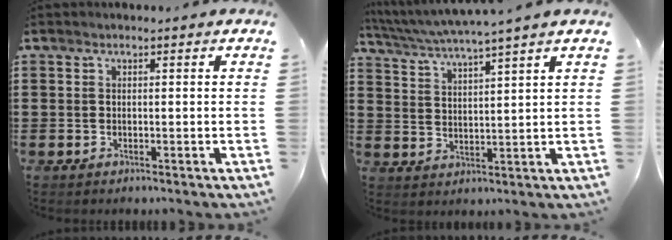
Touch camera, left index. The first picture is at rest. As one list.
[{"total": 3.5, "force": [3.1, -0.7, 1.3], "torque": [-0.041, -0.022, 0.049]}]